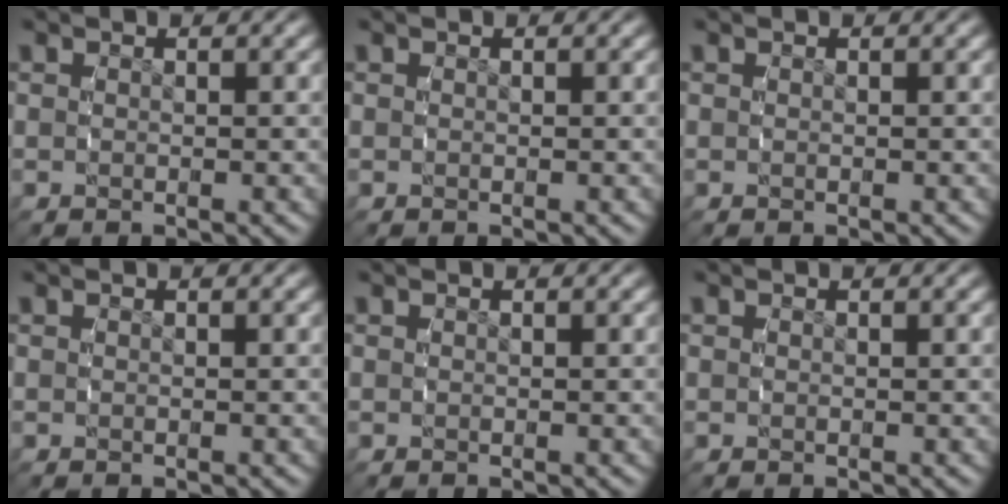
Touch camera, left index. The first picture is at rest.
{"total": 0.0}
{"total": 0.0}
{"total": 0.0}
{"total": 0.0}
{"total": 0.0}